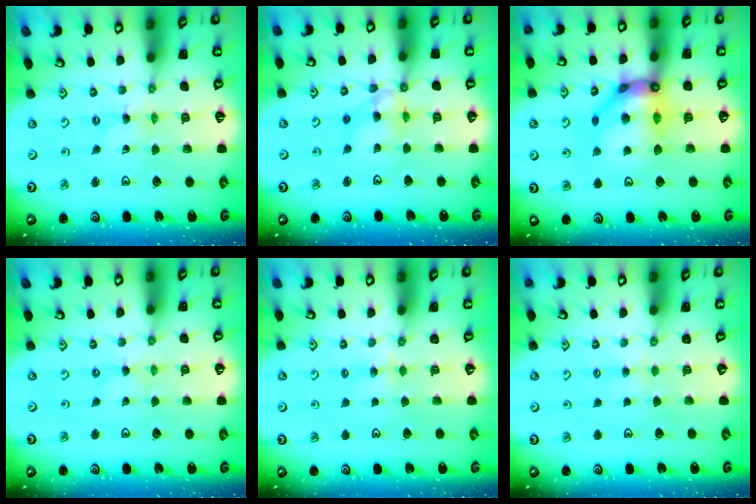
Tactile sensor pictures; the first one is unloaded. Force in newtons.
{"total": 9.6, "press": 9.6, "slide": 1.0}
{"total": 13.7, "press": 13.6, "slide": 1.5}
{"total": 0.6, "press": 0.6, "slide": 0.2}
{"total": 3.0, "press": 3.0, "slide": 0.5}
{"total": 2.1, "press": 2.1, "slide": 0.4}